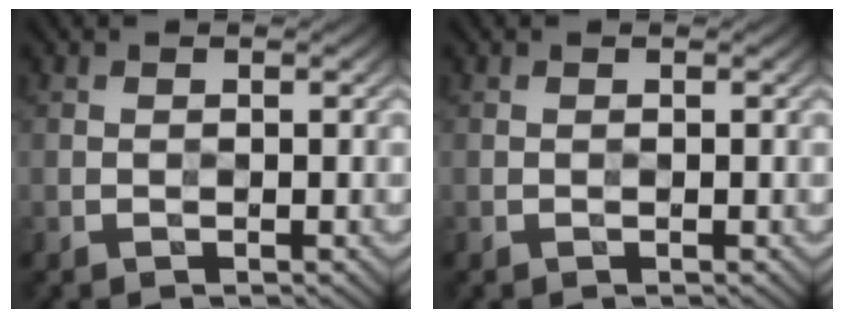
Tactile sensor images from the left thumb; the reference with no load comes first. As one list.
[{"total": 0.0}]